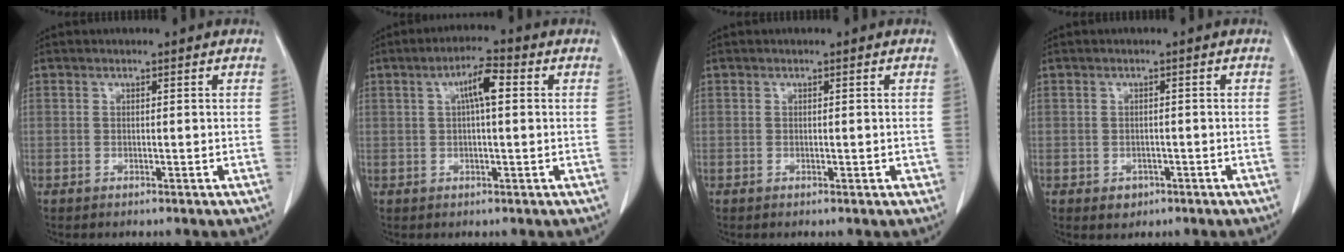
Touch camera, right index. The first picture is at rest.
{"total": 5.0, "force": [1.2, 0.9, 4.8], "torque": [-0.086, 0.014, 0.018]}
{"total": 0.9, "force": [-0.1, 0.4, 0.8], "torque": [-0.013, -0.001, 0.001]}
{"total": 2.0, "force": [-1.0, 1.6, 0.6], "torque": [-0.005, 0.004, -0.007]}